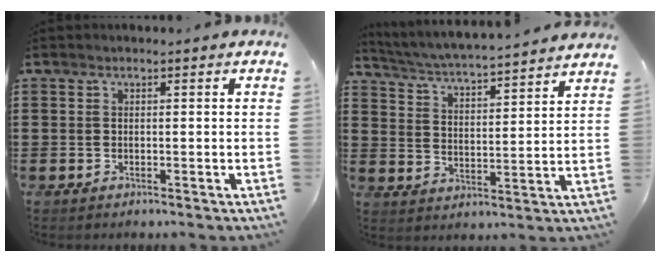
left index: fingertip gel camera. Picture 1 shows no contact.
{"total": 4.3, "force": [4.1, -0.6, 1.0], "torque": [-0.041, -0.038, 0.064]}